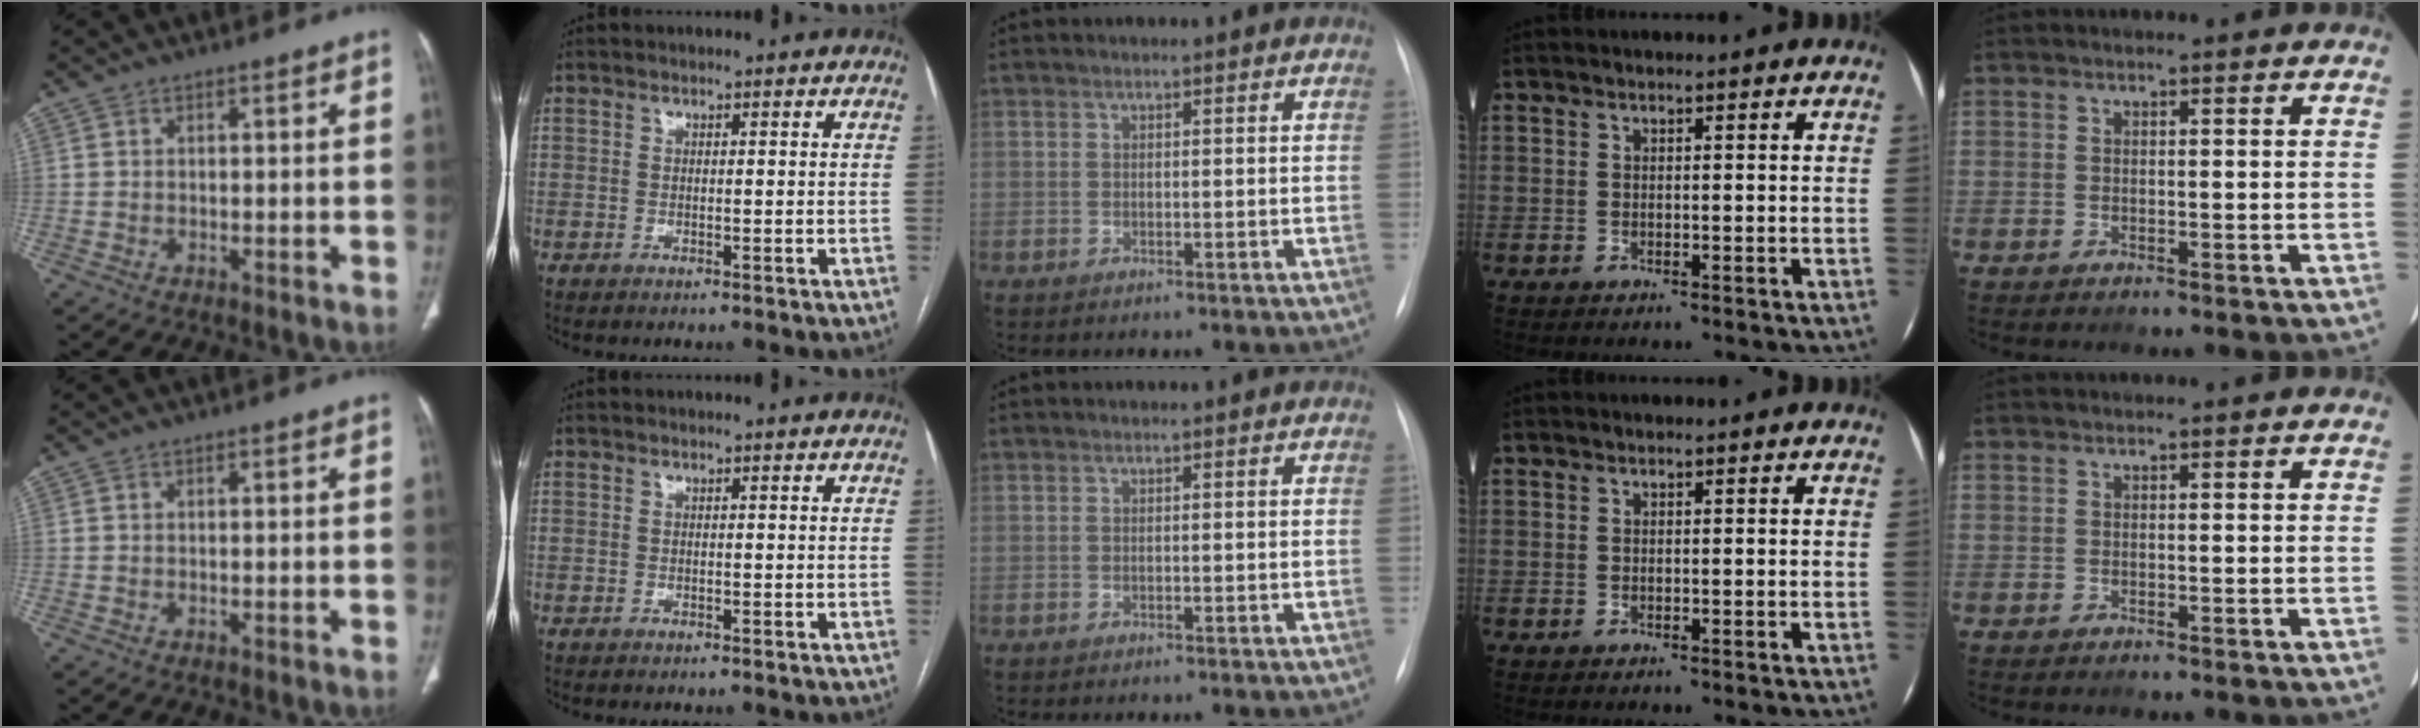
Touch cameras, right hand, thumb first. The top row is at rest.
{}